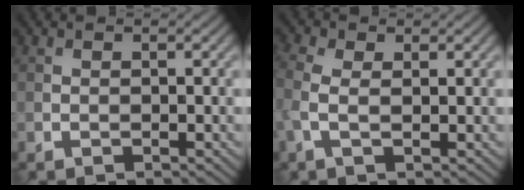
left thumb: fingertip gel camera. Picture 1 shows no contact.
{"total": 3.4, "force": [0.2, 1.7, 2.9], "torque": [-0.088, 0.004, -0.001]}